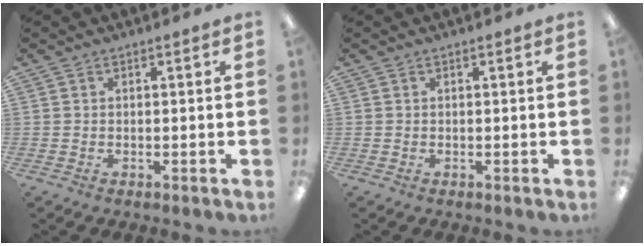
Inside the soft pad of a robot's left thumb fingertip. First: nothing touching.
{"total": 0.0}